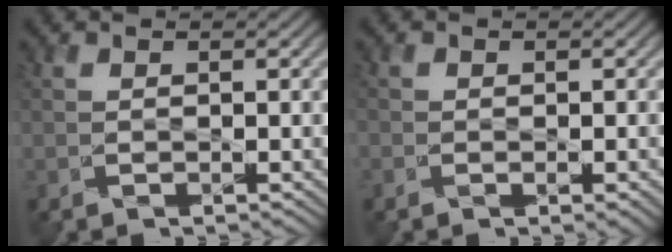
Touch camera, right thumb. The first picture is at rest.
{"total": 1.4, "force": [-0.5, 0.8, 1.1], "torque": [-0.020, -0.006, -0.005]}